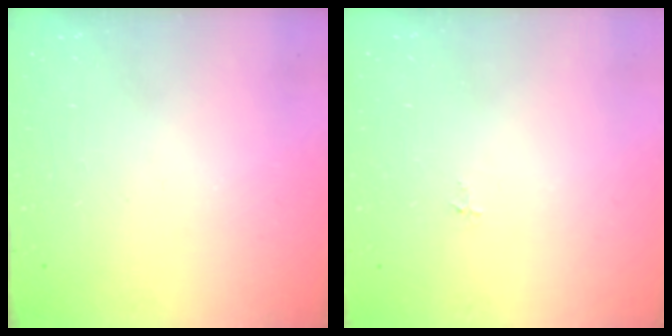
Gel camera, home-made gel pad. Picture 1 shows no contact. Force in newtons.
{"total": 2.7, "press": 2.7, "slide": 0.3}